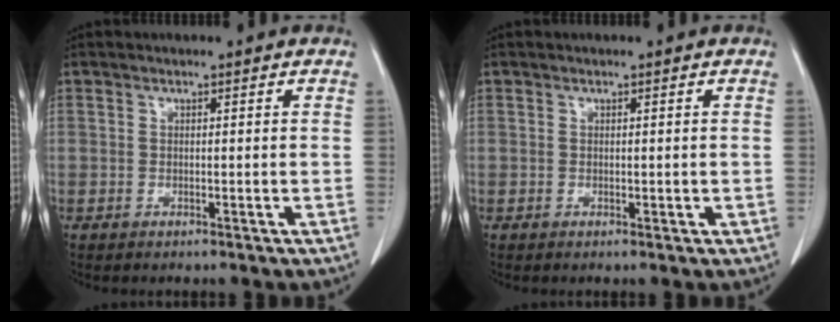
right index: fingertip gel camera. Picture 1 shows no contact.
{"total": 0.6, "force": [0.0, 0.4, 0.5], "torque": [-0.003, 0.000, 0.003]}